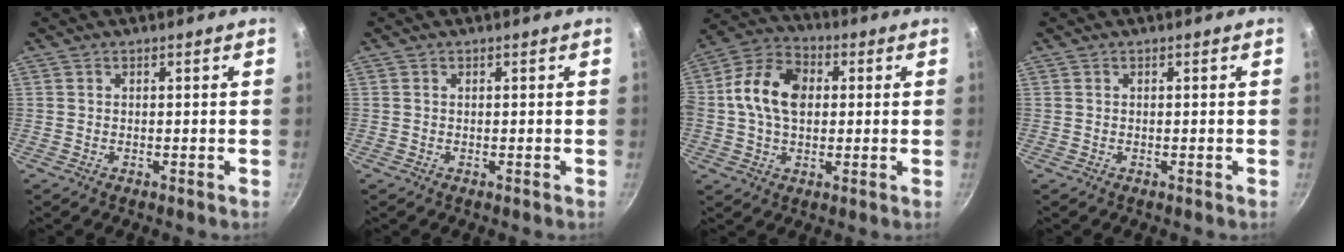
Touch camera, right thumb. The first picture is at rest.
{"total": 0.0}
{"total": 13.6, "force": [1.4, 9.4, 9.7], "torque": [-0.159, 0.019, 0.007]}
{"total": 0.0}